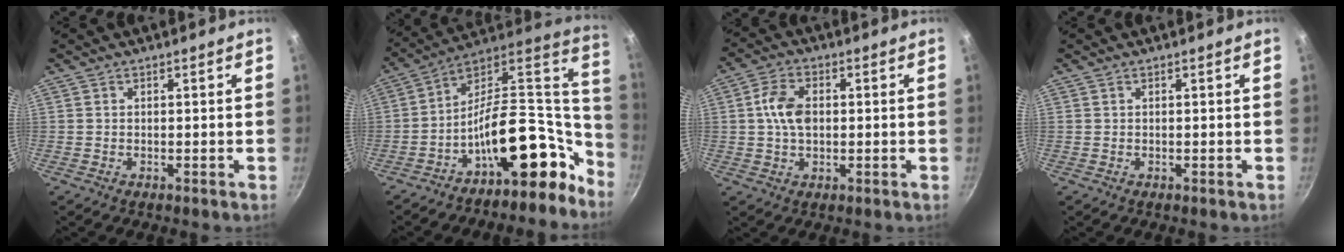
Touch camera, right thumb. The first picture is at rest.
{"total": 21.2, "force": [-8.0, 12.9, 14.8], "torque": [-0.169, 0.091, -0.124]}
{"total": 7.0, "force": [0.5, 4.5, 5.3], "torque": [-0.092, 0.013, 0.004]}
{"total": 0.0}